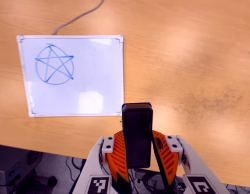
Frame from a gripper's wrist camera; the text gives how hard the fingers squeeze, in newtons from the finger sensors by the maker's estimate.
{"total": 6.0, "left": 5.6, "right": 6.5}